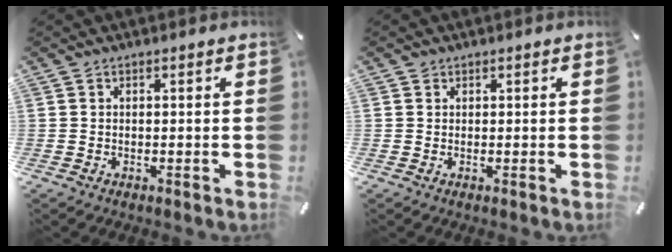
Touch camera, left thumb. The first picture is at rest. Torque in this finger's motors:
{"motor_torque": [-0.22, -0.12, 0.06, 0.01, 0.00]}